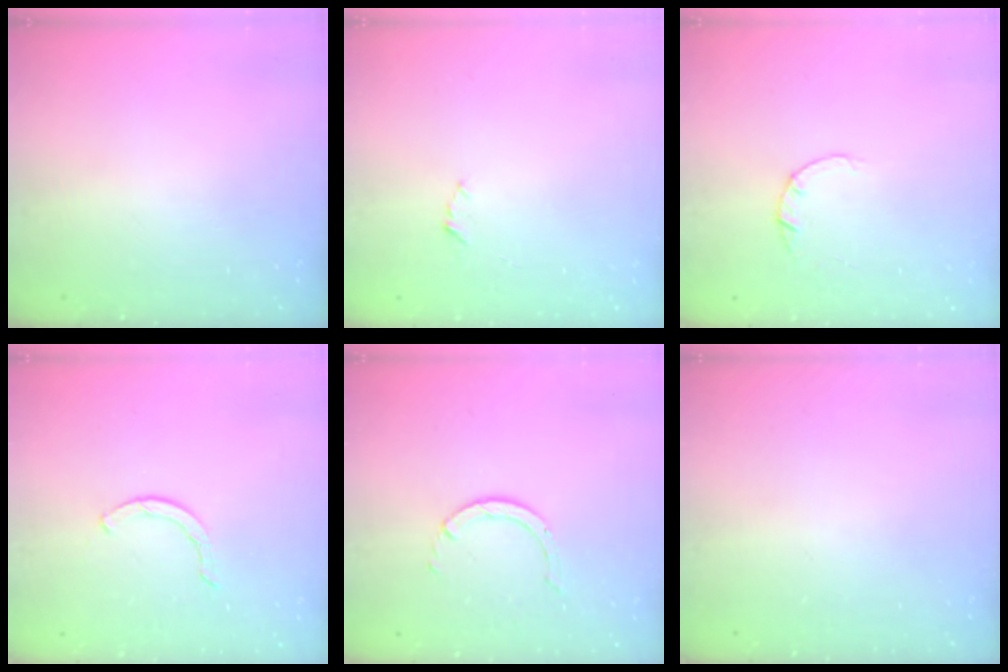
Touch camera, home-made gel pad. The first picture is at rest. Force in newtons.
{"total": 1.9, "press": 1.9, "slide": 0.2}
{"total": 1.4, "press": 1.4, "slide": 0.2}
{"total": 1.7, "press": 1.6, "slide": 0.3}
{"total": 1.4, "press": 1.4, "slide": 0.2}
{"total": 0.0}